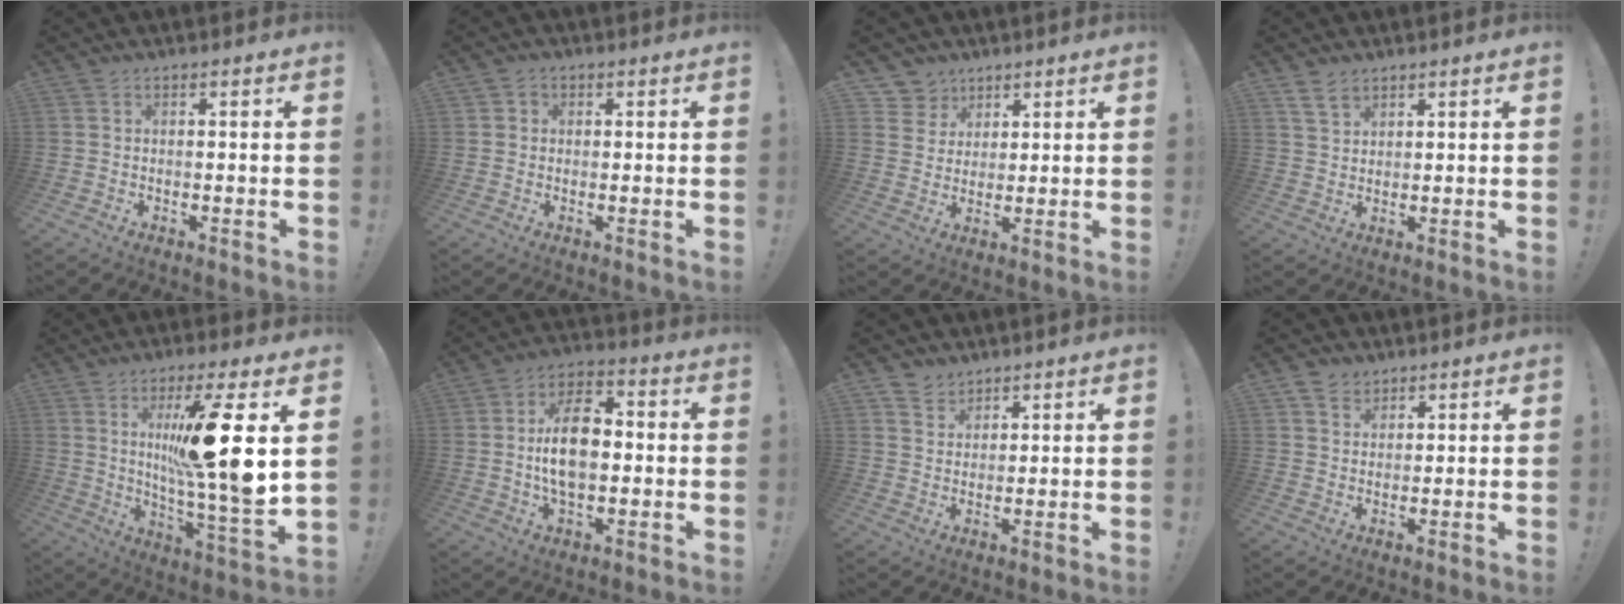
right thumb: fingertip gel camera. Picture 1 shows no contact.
{"total": 1.6, "force": [0.0, 1.5, 0.5], "torque": [-0.006, 0.004, -0.001]}
{"total": 6.5, "force": [4.0, 5.1, 0.2], "torque": [-0.009, -0.034, 0.080]}
{"total": 4.7, "force": [3.4, 2.6, 2.0], "torque": [-0.040, -0.011, 0.065]}
{"total": 18.6, "force": [5.1, 1.7, 17.9], "torque": [-0.277, -0.032, 0.062]}
{"total": 14.3, "force": [-0.2, 8.6, 11.4], "torque": [-0.198, 0.009, -0.007]}
{"total": 4.2, "force": [3.4, 2.5, 0.1], "torque": [-0.001, -0.022, 0.064]}
{"total": 4.1, "force": [2.8, 2.9, 0.8], "torque": [-0.021, -0.009, 0.053]}